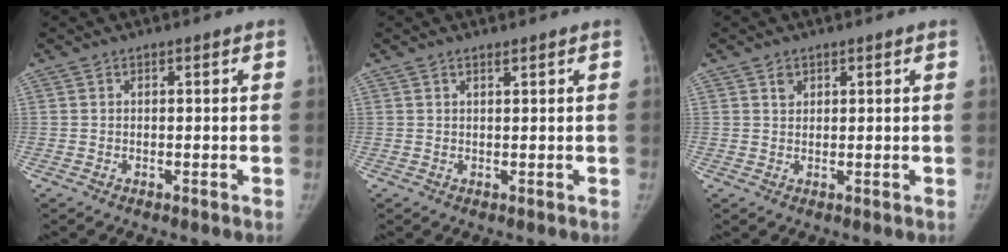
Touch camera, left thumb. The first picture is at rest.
{"total": 0.8, "force": [0.6, 0.2, 0.5], "torque": [-0.009, -0.001, 0.013]}
{"total": 1.6, "force": [0.9, 1.2, 0.5], "torque": [0.006, -0.004, 0.015]}